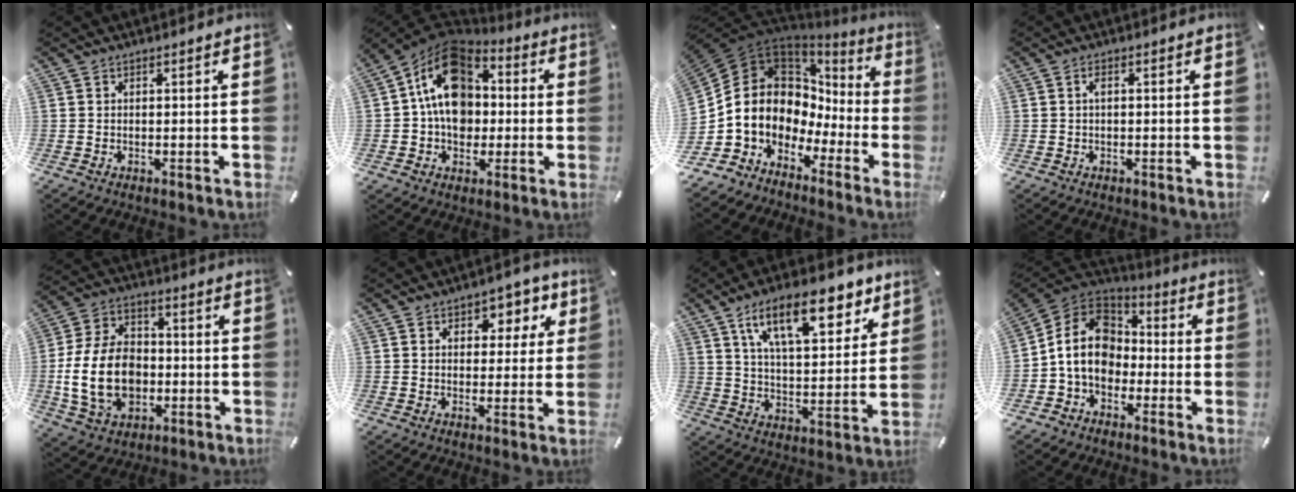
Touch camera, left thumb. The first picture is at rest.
{"total": 16.1, "force": [1.5, 12.8, 9.6], "torque": [-0.172, -0.001, 0.023]}
{"total": 12.5, "force": [0.1, 10.7, 6.6], "torque": [-0.176, -0.031, -0.002]}
{"total": 1.1, "force": [0.1, 0.3, 1.0], "torque": [-0.022, 0.001, 0.002]}
{"total": 17.3, "force": [-2.5, 12.7, 11.6], "torque": [-0.262, 0.009, -0.045]}
{"total": 6.5, "force": [2.9, 4.7, 3.3], "torque": [-0.027, -0.011, 0.040]}
{"total": 19.0, "force": [11.0, 8.4, 13.1], "torque": [-0.211, -0.033, 0.183]}
{"total": 12.9, "force": [-2.2, 10.8, 6.7], "torque": [-0.152, 0.030, -0.040]}